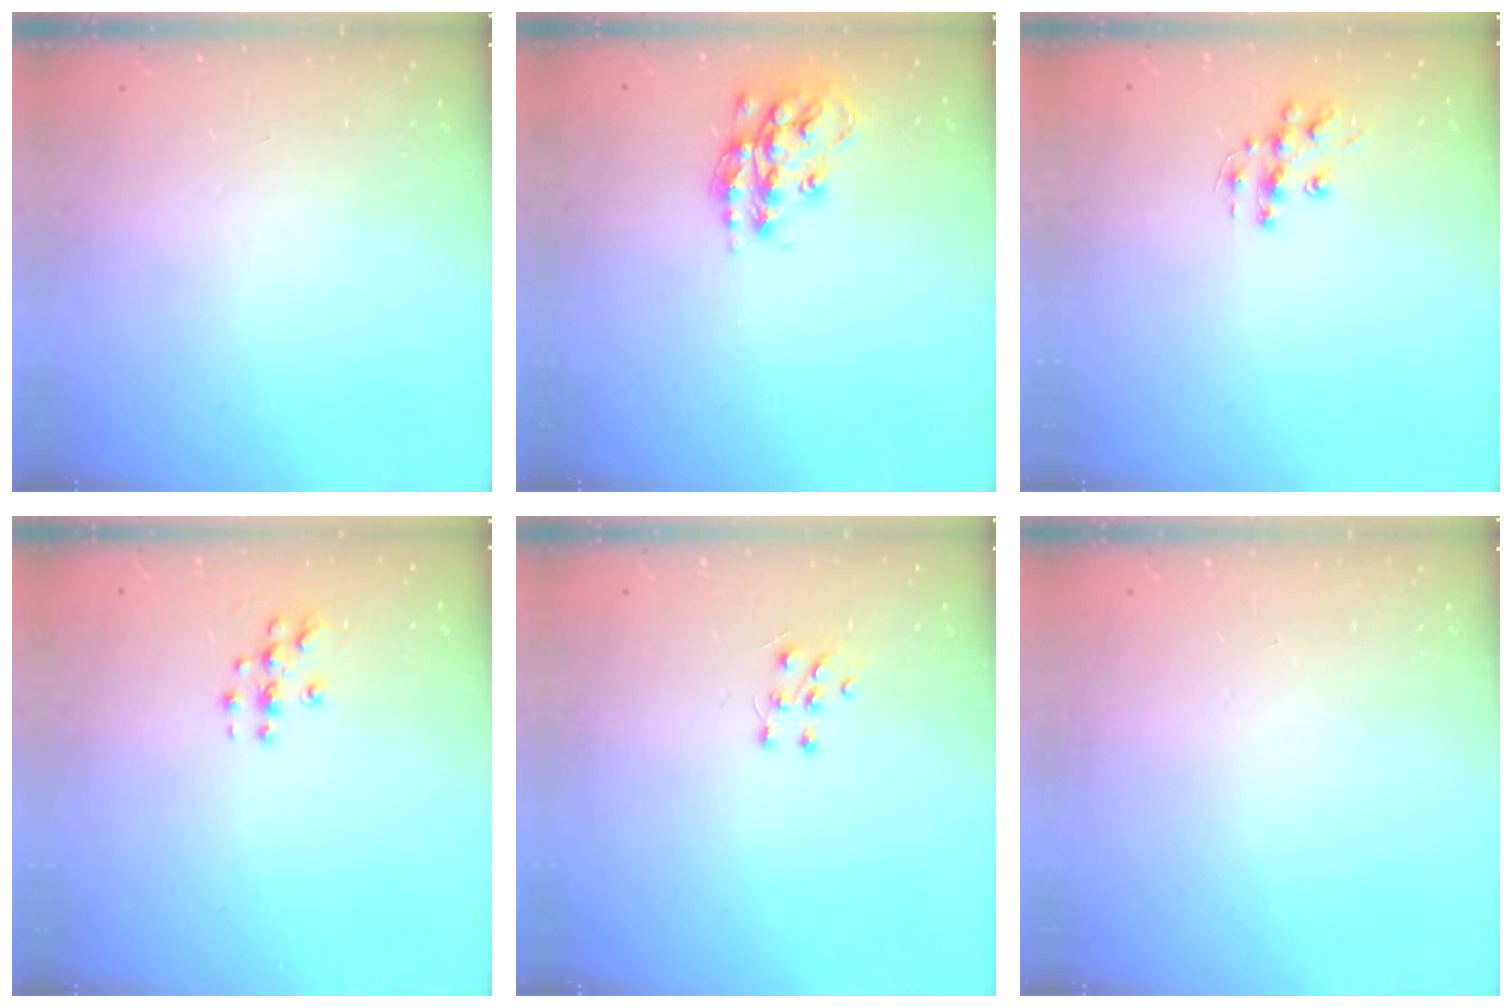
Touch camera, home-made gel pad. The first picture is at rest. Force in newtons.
{"total": 16.1, "press": 16.1, "slide": 1.0}
{"total": 9.8, "press": 9.8, "slide": 0.6}
{"total": 4.3, "press": 4.3, "slide": 0.6}
{"total": 5.6, "press": 5.5, "slide": 1.0}
{"total": 0.0}